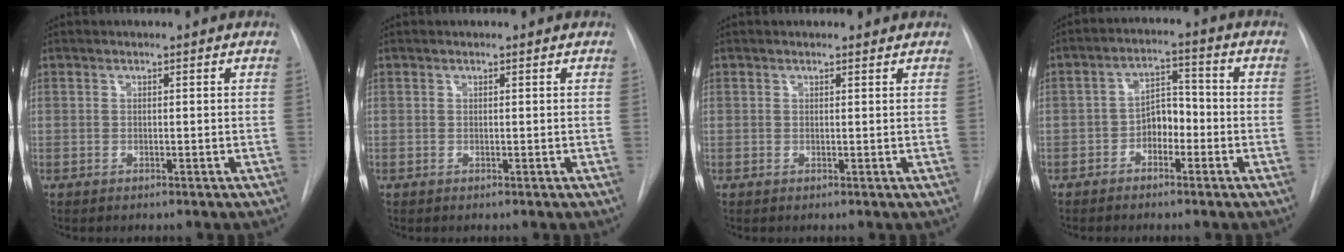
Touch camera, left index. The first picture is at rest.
{"total": 0.0}
{"total": 1.3, "force": [1.2, 0.4, 0.1], "torque": [-0.008, 0.003, 0.013]}
{"total": 4.8, "force": [-2.0, 2.8, 3.4], "torque": [-0.057, 0.019, -0.039]}